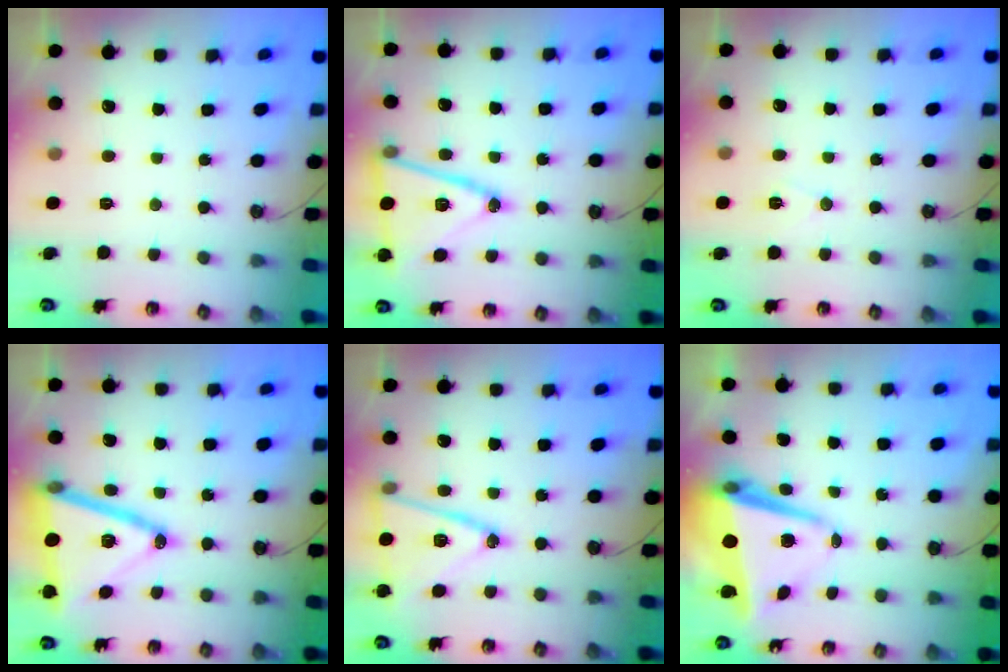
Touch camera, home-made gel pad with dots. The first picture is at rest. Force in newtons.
{"total": 18.6, "press": 18.2, "slide": 3.5}
{"total": 6.9, "press": 5.3, "slide": 4.5}
{"total": 21.4, "press": 21.0, "slide": 3.7}
{"total": 16.6, "press": 16.3, "slide": 3.3}
{"total": 10.7, "press": 10.7, "slide": 0.9}